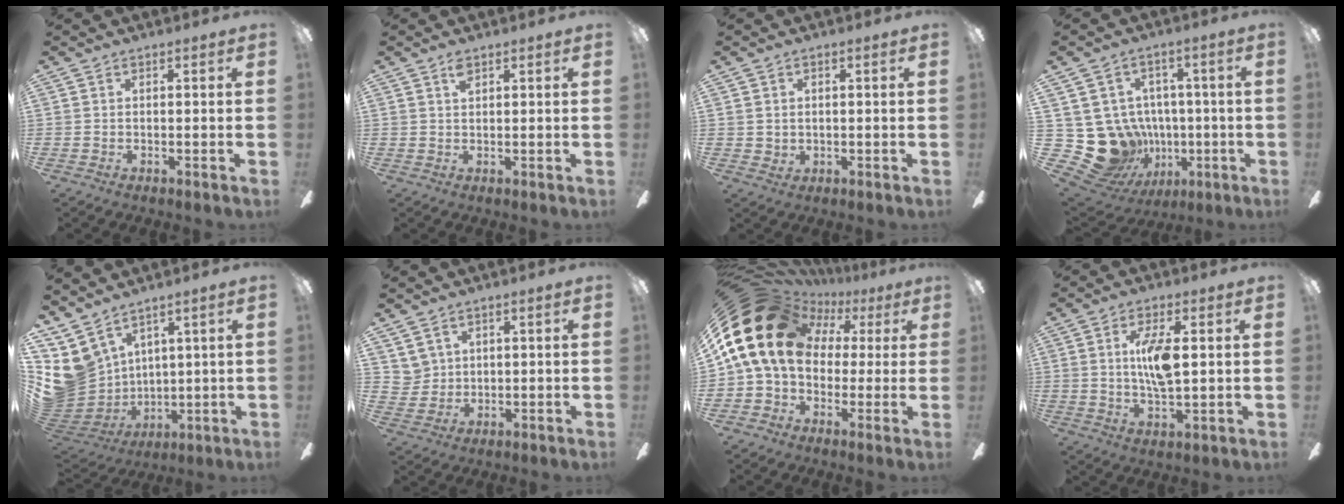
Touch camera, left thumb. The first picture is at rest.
{"total": 2.2, "force": [1.5, 0.9, 1.3], "torque": [-0.021, 0.000, 0.024]}
{"total": 1.4, "force": [0.8, 1.2, 0.0], "torque": [0.007, -0.001, 0.012]}
{"total": 16.4, "force": [-3.2, 14.8, 6.5], "torque": [-0.164, 0.000, -0.019]}
{"total": 10.8, "force": [6.0, 8.3, 3.4], "torque": [-0.121, -0.050, 0.124]}
{"total": 3.8, "force": [2.4, 2.9, -0.1], "torque": [-0.014, -0.002, 0.048]}
{"total": 20.8, "force": [5.2, 15.2, 13.2], "torque": [-0.292, -0.022, 0.092]}
{"total": 8.7, "force": [1.8, 3.2, 7.9], "torque": [-0.157, -0.002, 0.025]}